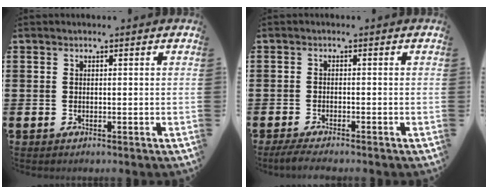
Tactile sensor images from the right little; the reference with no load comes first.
{"total": 1.7, "force": [-1.4, 0.0, 0.9], "torque": [-0.017, 0.001, -0.027]}